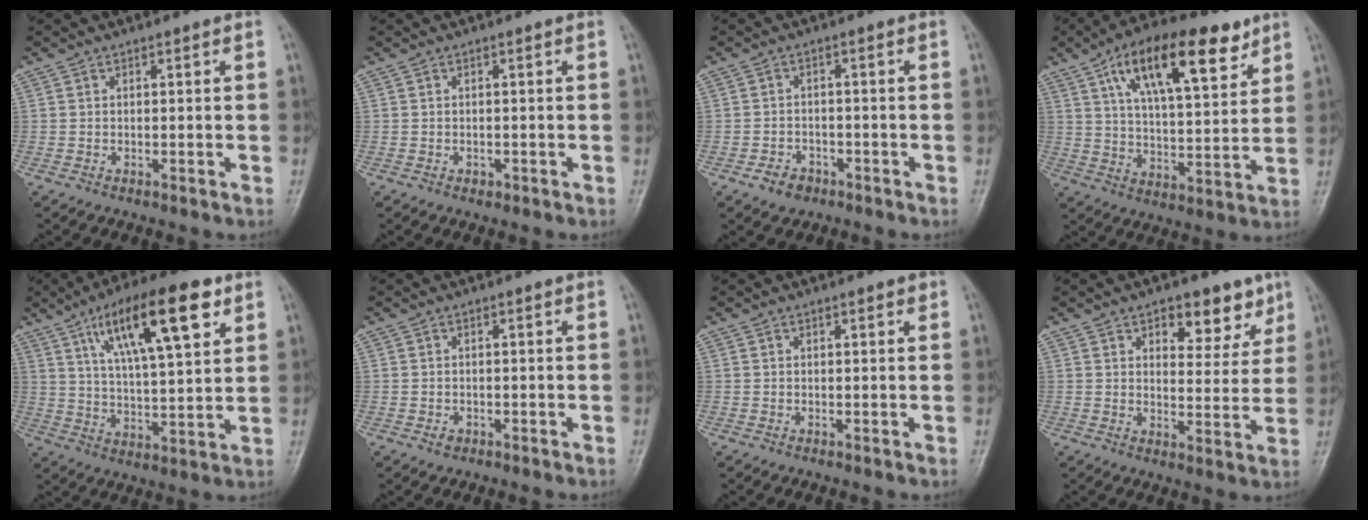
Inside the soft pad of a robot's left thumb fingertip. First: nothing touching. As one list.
[{"total": 0.7, "force": [-0.3, 0.6, 0.3], "torque": [-0.003, 0.001, -0.003]}, {"total": 3.6, "force": [-2.1, 2.6, 1.3], "torque": [-0.012, 0.014, -0.031]}, {"total": 19.1, "force": [10.2, 7.4, 14.4], "torque": [-0.203, -0.026, 0.169]}, {"total": 18.2, "force": [8.9, 5.4, 15.0], "torque": [-0.228, -0.021, 0.151]}, {"total": 1.0, "force": [-0.3, 0.8, 0.4], "torque": [-0.003, 0.001, -0.002]}, {"total": 1.1, "force": [0.7, 0.4, 0.7], "torque": [-0.009, -0.002, 0.009]}, {"total": 9.2, "force": [5.7, 4.9, 5.3], "torque": [-0.033, -0.029, 0.079]}]